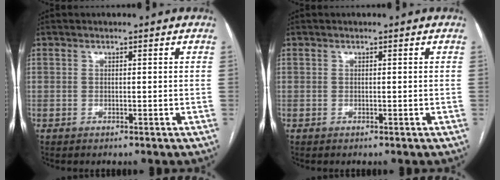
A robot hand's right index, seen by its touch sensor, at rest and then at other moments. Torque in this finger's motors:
{"motor_torque": [0.00, 0.00, 0.00, 0.00]}